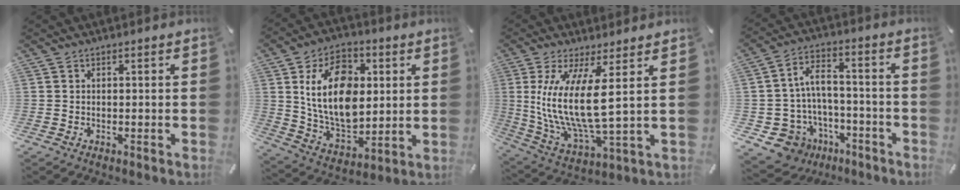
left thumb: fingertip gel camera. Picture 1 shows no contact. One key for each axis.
{"total": 18.0, "fx": 3.4, "fy": 12.4, "fz": 12.6, "tx": -0.247, "ty": -0.005, "tz": 0.057}
{"total": 15.7, "fx": 3.0, "fy": 4.4, "fz": 14.7, "tx": -0.332, "ty": -0.025, "tz": 0.045}
{"total": 8.9, "fx": -2.8, "fy": 7.8, "fz": 3.4, "tx": -0.082, "ty": 0.014, "tz": -0.045}